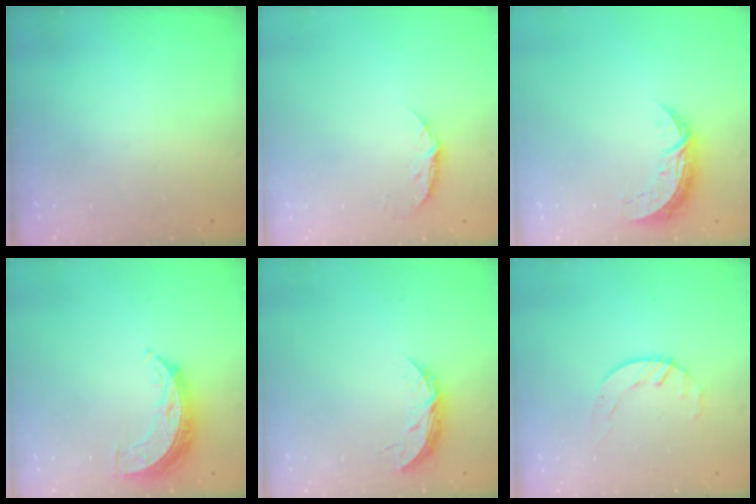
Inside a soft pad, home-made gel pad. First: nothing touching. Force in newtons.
{"total": 6.7, "press": 6.7, "slide": 0.8}
{"total": 7.2, "press": 7.2, "slide": 0.2}
{"total": 7.8, "press": 7.8, "slide": 0.6}
{"total": 5.5, "press": 5.5, "slide": 0.5}
{"total": 1.7, "press": 1.7, "slide": 0.3}